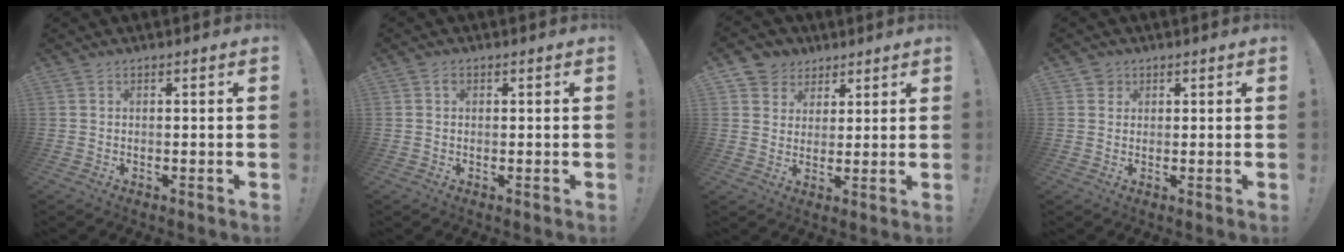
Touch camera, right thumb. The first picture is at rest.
{"total": 1.0, "force": [0.5, 0.8, 0.4], "torque": [0.000, 0.002, 0.006]}
{"total": 6.2, "force": [2.9, 5.5, 0.6], "torque": [-0.007, -0.023, 0.059]}
{"total": 2.4, "force": [1.3, 2.0, 0.5], "torque": [-0.001, -0.006, 0.021]}